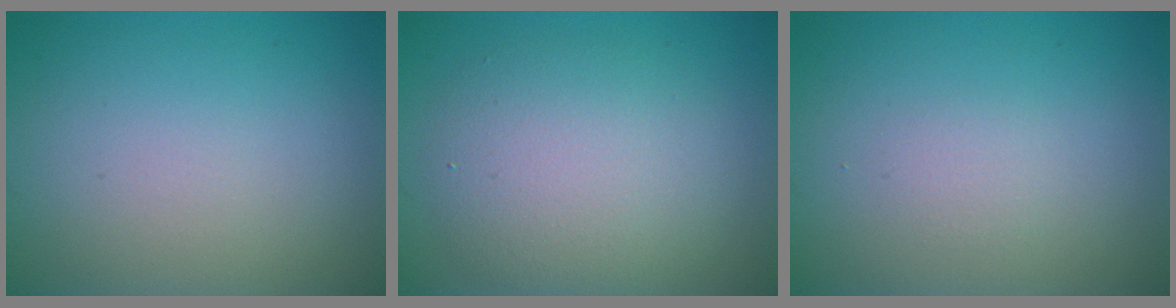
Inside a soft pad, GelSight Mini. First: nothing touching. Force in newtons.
{"total": 5.6, "press": 5.5, "slide": 0.5}
{"total": 0.9, "press": 0.9, "slide": 0.0}